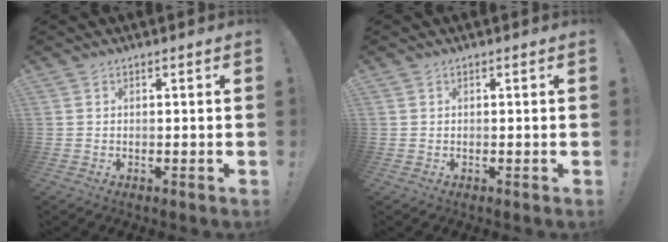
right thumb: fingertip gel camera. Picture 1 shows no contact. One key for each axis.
{"total": 0.0}